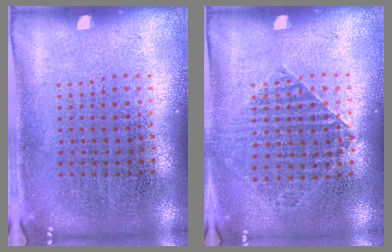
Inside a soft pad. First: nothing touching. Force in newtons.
{"total": 1.0, "press": 1.0, "slide": 0.2}